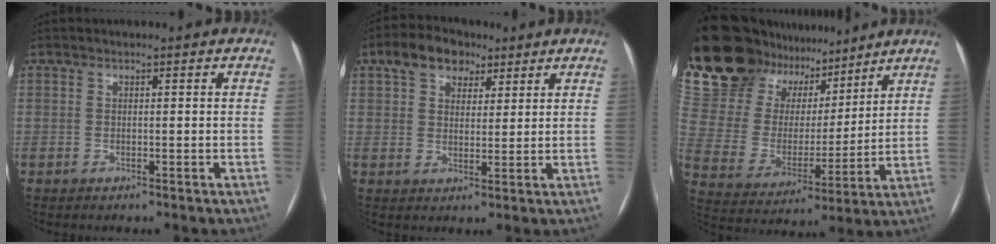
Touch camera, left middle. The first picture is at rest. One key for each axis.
{"total": 7.2, "fx": 4.3, "fy": 4.6, "fz": 3.6, "tx": -0.061, "ty": 0.025, "tz": 0.071}
{"total": 20.0, "fx": 16.6, "fy": 9.1, "fz": 6.5, "tx": -0.132, "ty": 0.032, "tz": 0.295}